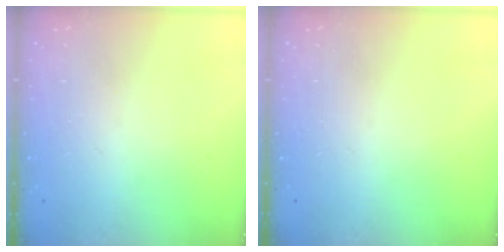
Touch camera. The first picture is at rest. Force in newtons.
{"total": 0.0}